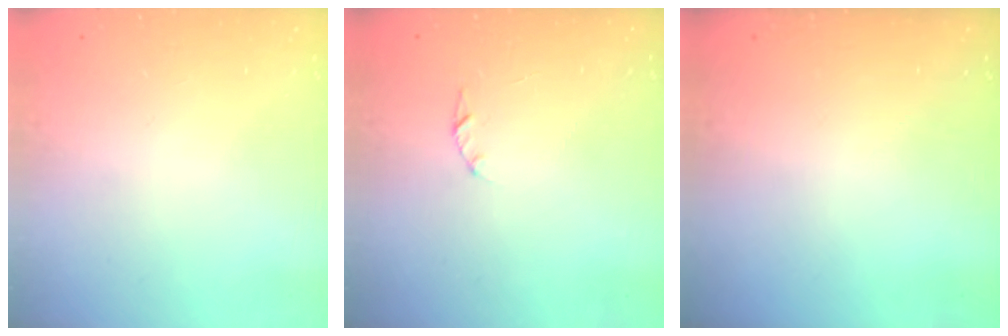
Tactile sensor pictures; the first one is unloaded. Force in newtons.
{"total": 1.4, "press": 1.4, "slide": 0.3}
{"total": 0.0}